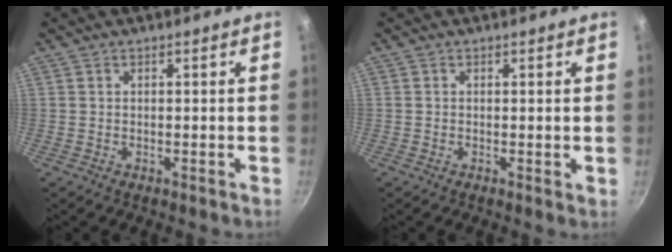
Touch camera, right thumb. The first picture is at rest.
{"total": 0.6, "force": [0.1, 0.2, 0.6], "torque": [-0.008, -0.001, -0.001]}